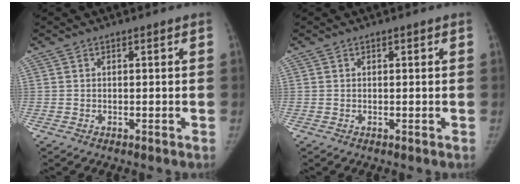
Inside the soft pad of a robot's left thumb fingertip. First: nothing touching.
{"total": 0.0}